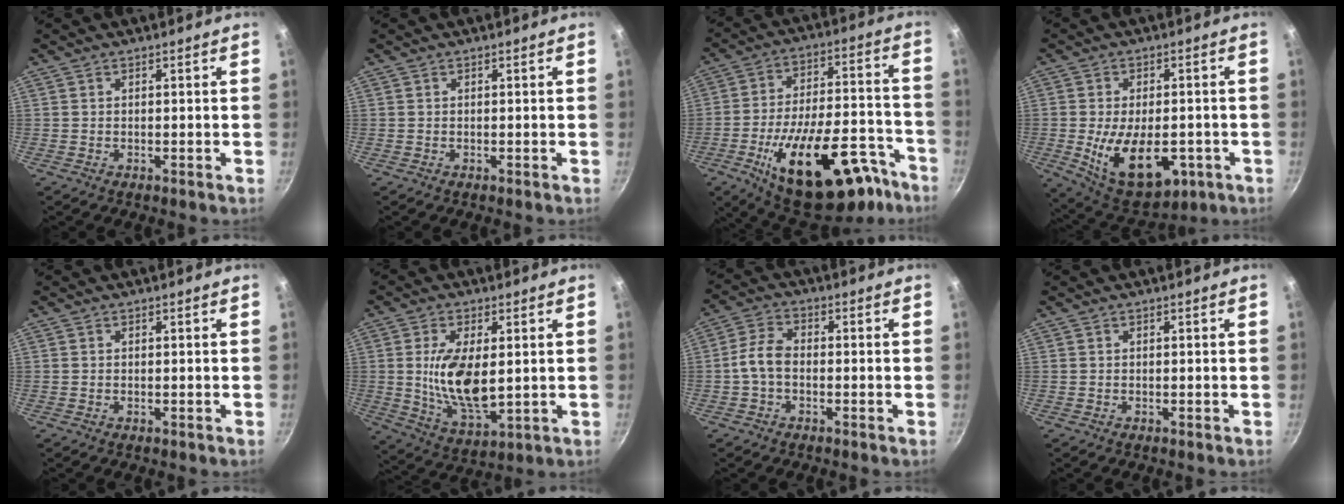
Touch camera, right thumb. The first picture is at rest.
{"total": 0.0}
{"total": 28.8, "force": [-15.4, 13.4, 20.4], "torque": [-0.265, 0.075, -0.219]}
{"total": 16.3, "force": [-4.3, 9.1, 12.8], "torque": [-0.181, -0.005, -0.049]}
{"total": 0.0}
{"total": 12.8, "force": [1.2, 6.1, 11.2], "torque": [-0.205, -0.016, 0.031]}
{"total": 5.4, "force": [-1.0, 3.1, 4.2], "torque": [-0.086, 0.027, -0.029]}
{"total": 0.0}